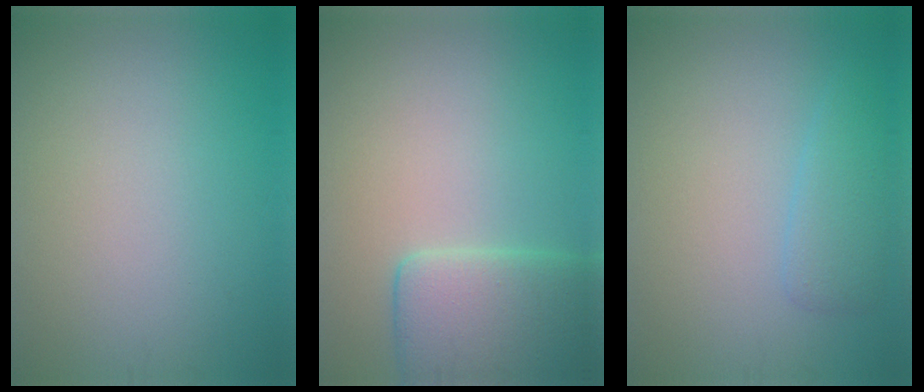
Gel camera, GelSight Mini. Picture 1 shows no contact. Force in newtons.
{"total": 5.5, "press": 5.5, "slide": 0.4}
{"total": 2.2, "press": 2.2, "slide": 0.1}